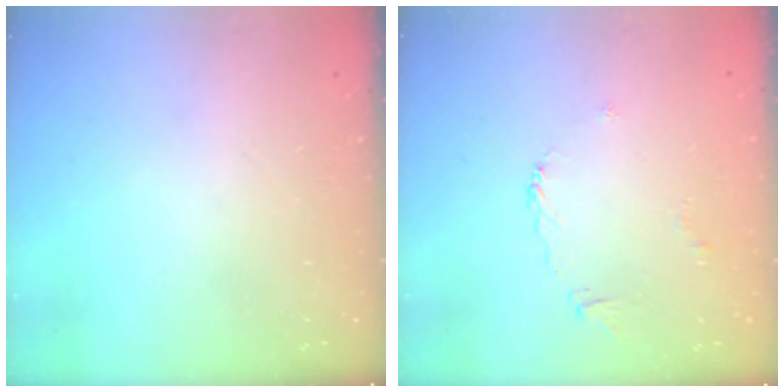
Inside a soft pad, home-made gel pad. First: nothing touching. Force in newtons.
{"total": 3.1, "press": 3.0, "slide": 0.7}